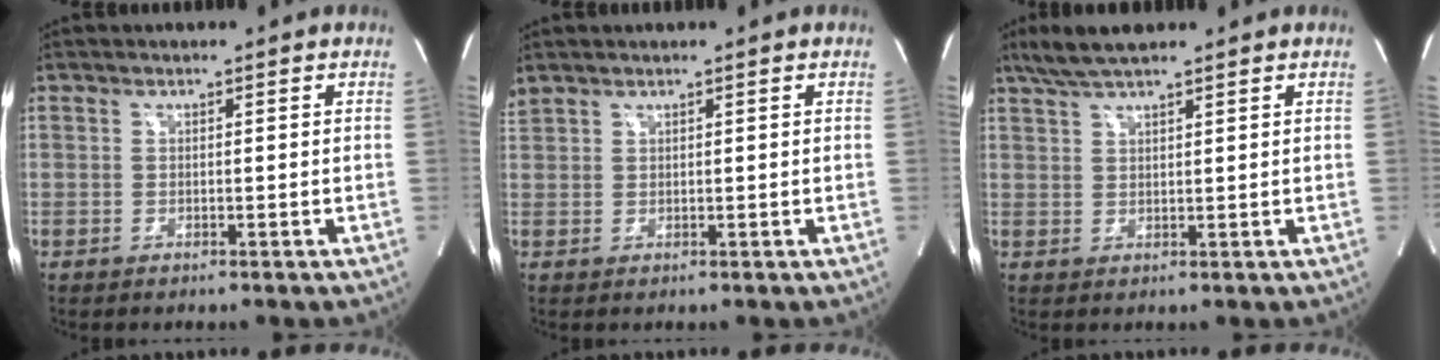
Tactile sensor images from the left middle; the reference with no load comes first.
{"total": 1.6, "force": [1.5, 0.2, 0.4], "torque": [-0.026, 0.020, 0.038]}
{"total": 5.7, "force": [4.5, 0.7, 3.3], "torque": [-0.072, 0.021, 0.086]}